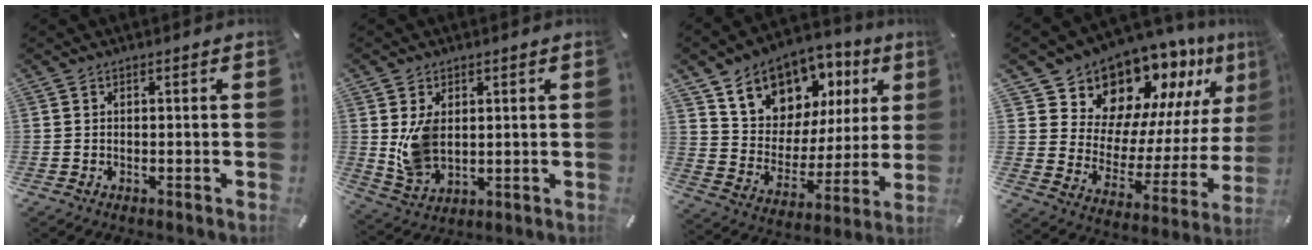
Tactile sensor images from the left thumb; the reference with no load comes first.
{"total": 8.1, "force": [1.6, 5.6, 5.7], "torque": [-0.119, -0.009, 0.030]}
{"total": 12.0, "force": [8.2, 8.6, 1.8], "torque": [-0.045, -0.080, 0.151]}
{"total": 14.6, "force": [13.3, 5.8, 1.1], "torque": [-0.015, -0.147, 0.227]}